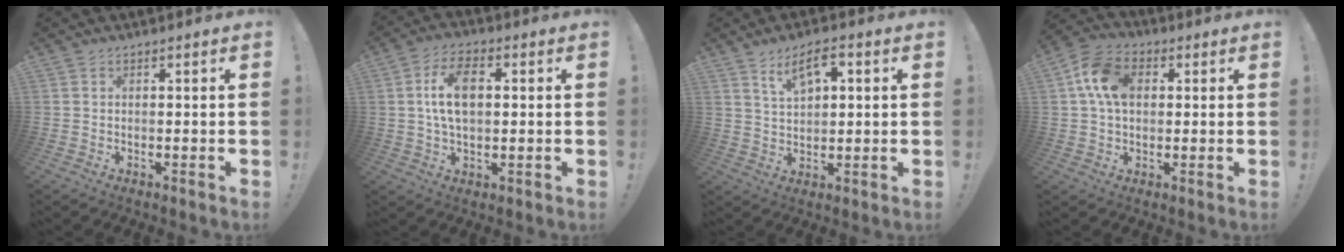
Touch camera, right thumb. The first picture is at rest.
{"total": 10.5, "force": [1.4, 6.0, 8.4], "torque": [-0.146, -0.002, 0.021]}
{"total": 8.2, "force": [4.0, 3.7, 6.1], "torque": [-0.091, -0.010, 0.069]}
{"total": 11.6, "force": [2.5, 8.1, 7.9], "torque": [-0.142, 0.018, 0.052]}